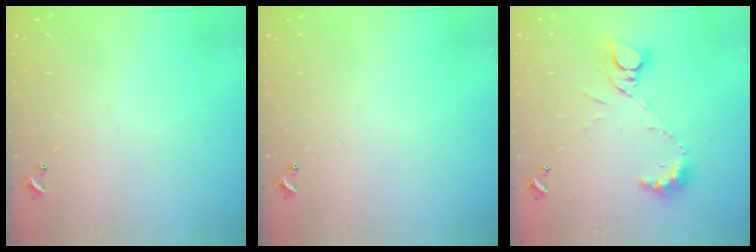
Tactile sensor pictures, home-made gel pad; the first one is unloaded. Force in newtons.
{"total": 0.0}
{"total": 10.0, "press": 10.0, "slide": 0.9}